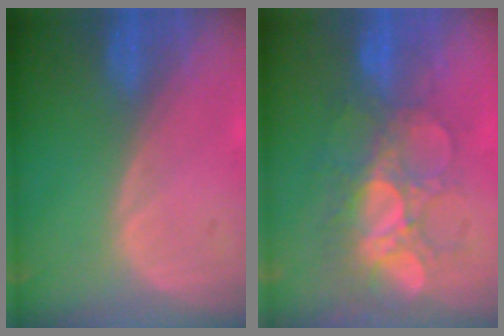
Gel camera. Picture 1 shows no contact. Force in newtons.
{"total": 9.3, "press": 8.5, "slide": 3.8}